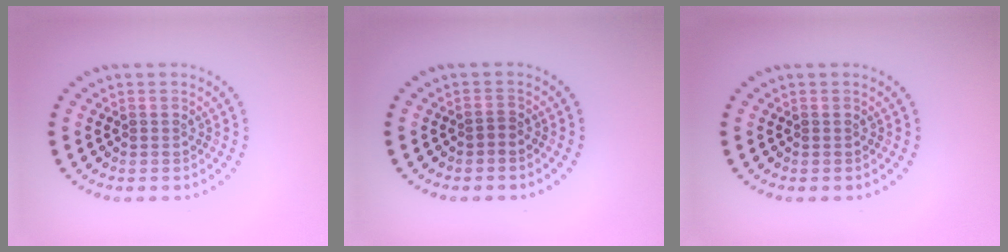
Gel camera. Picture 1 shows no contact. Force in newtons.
{"total": 0.6, "press": 0.3, "slide": 0.5}
{"total": 0.0}